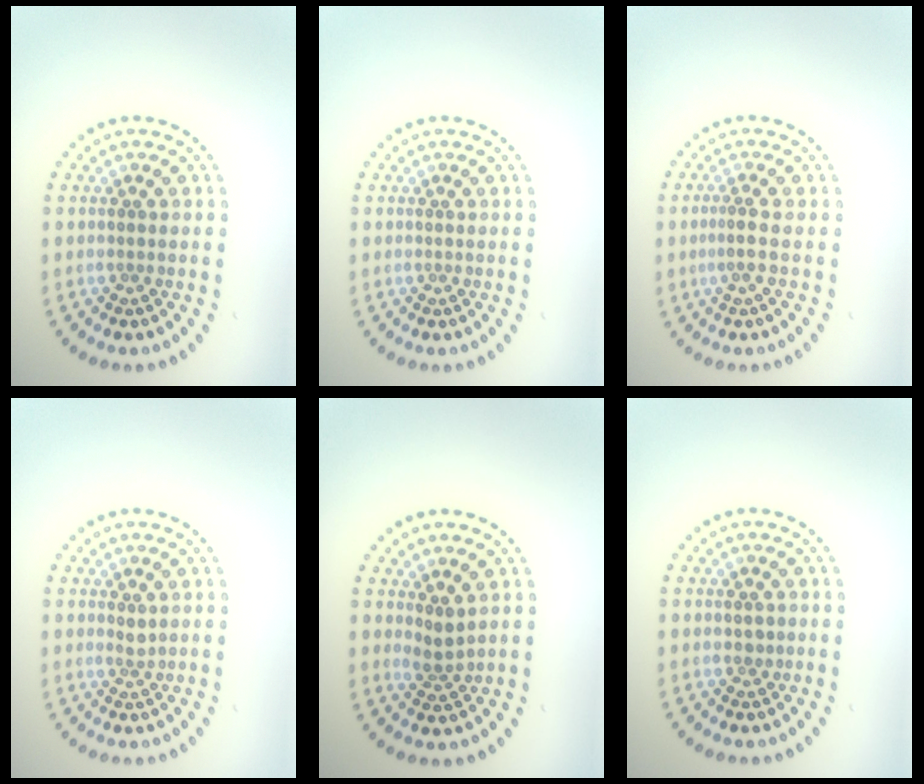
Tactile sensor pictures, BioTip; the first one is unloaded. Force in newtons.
{"total": 0.0}
{"total": 1.4, "press": 1.1, "slide": 0.9}
{"total": 0.9, "press": 0.6, "slide": 0.6}
{"total": 1.7, "press": 1.3, "slide": 1.0}
{"total": 0.9, "press": 0.8, "slide": 0.2}